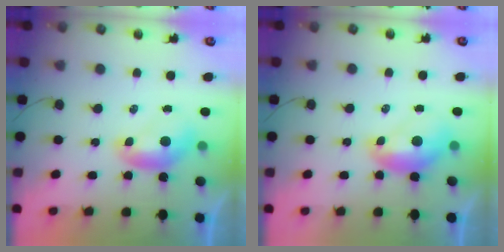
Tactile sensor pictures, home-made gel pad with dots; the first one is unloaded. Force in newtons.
{"total": 1.7, "press": 1.7, "slide": 0.4}